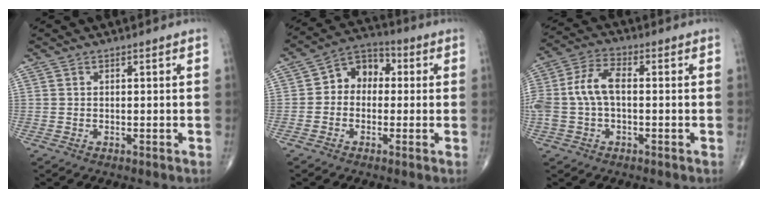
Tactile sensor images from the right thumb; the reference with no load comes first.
{"total": 8.0, "force": [0.4, 6.1, 5.1], "torque": [-0.045, 0.031, -0.010]}
{"total": 9.5, "force": [-0.2, 5.3, 7.8], "torque": [-0.180, 0.030, -0.007]}